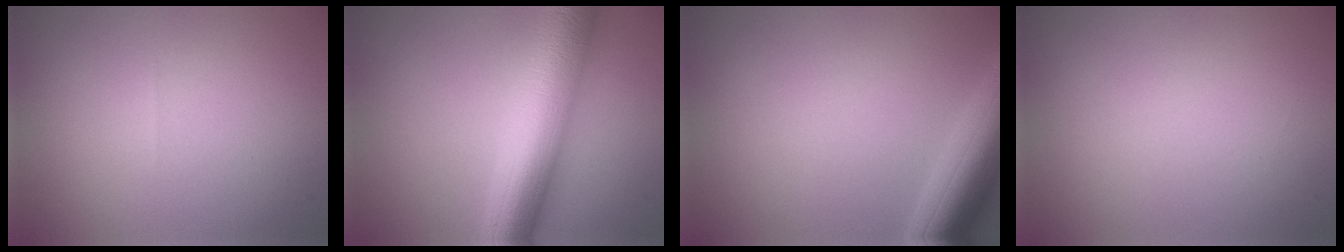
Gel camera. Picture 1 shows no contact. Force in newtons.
{"total": 9.8, "press": 9.8, "slide": 0.2}
{"total": 6.6, "press": 6.5, "slide": 0.4}
{"total": 0.0}